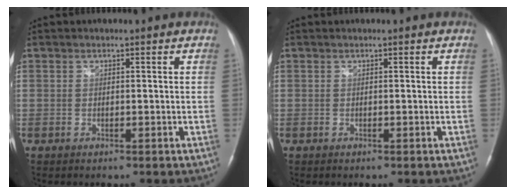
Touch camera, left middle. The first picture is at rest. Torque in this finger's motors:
{"motor_torque": [0.00, 0.00, 0.00, 0.00]}